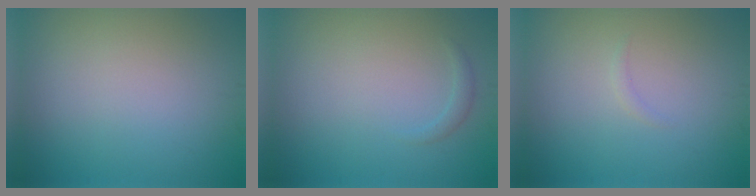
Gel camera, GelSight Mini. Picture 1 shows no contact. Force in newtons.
{"total": 0.8, "press": 0.8, "slide": 0.0}
{"total": 0.5, "press": 0.5, "slide": 0.1}